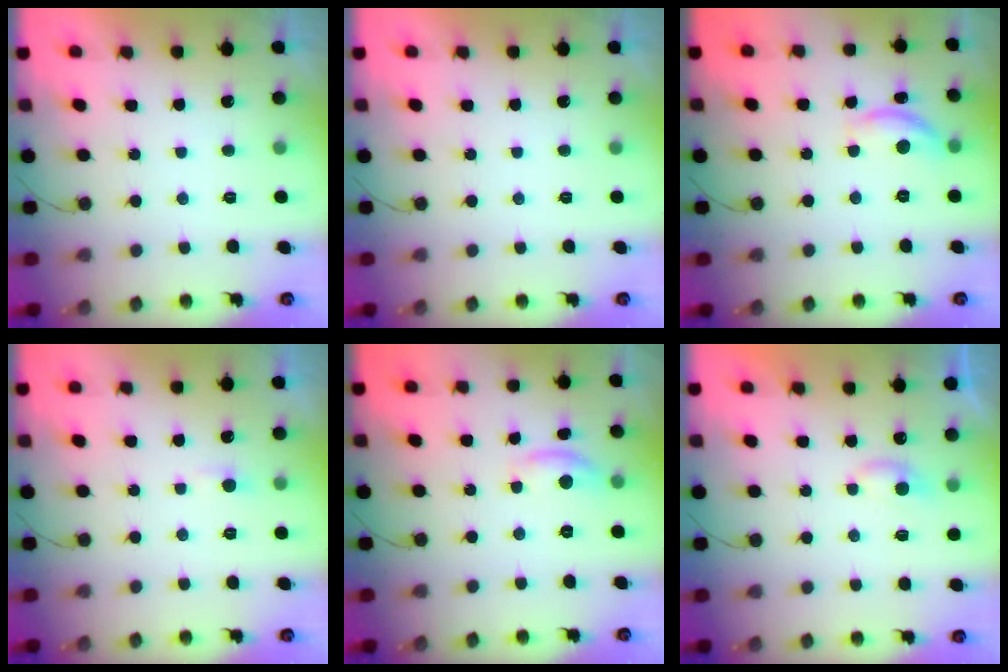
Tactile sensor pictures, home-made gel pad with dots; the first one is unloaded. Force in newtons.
{"total": 0.0}
{"total": 9.0, "press": 9.0, "slide": 0.6}
{"total": 2.6, "press": 2.6, "slide": 0.2}
{"total": 6.2, "press": 6.2, "slide": 0.3}
{"total": 3.9, "press": 3.8, "slide": 0.5}